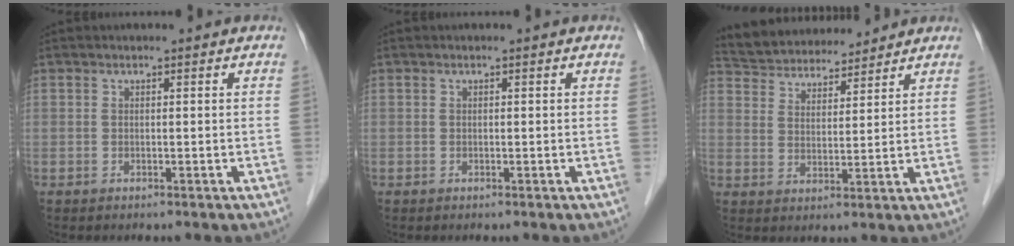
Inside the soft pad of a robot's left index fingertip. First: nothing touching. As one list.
[{"total": 0.0}, {"total": 12.9, "force": [12.1, 3.0, 3.3], "torque": [-0.060, 0.027, 0.203]}]